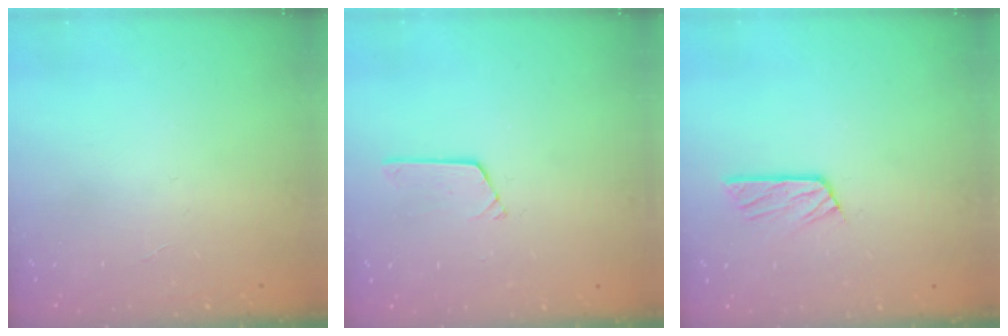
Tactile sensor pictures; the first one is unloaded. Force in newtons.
{"total": 2.7, "press": 2.7, "slide": 0.3}
{"total": 6.8, "press": 6.8, "slide": 0.5}